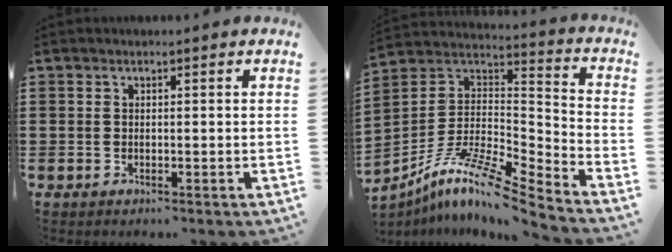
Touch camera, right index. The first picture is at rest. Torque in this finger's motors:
{"motor_torque": [0.26, 1.62, -0.86, -0.21]}